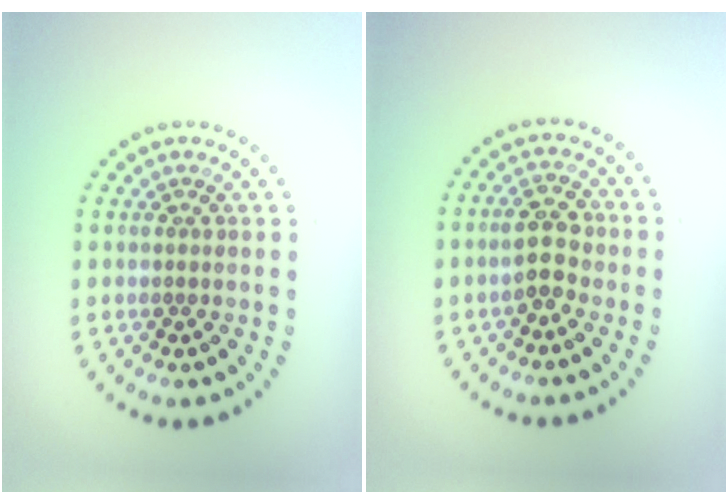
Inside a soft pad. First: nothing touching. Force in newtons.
{"total": 2.9, "press": 2.8, "slide": 0.7}